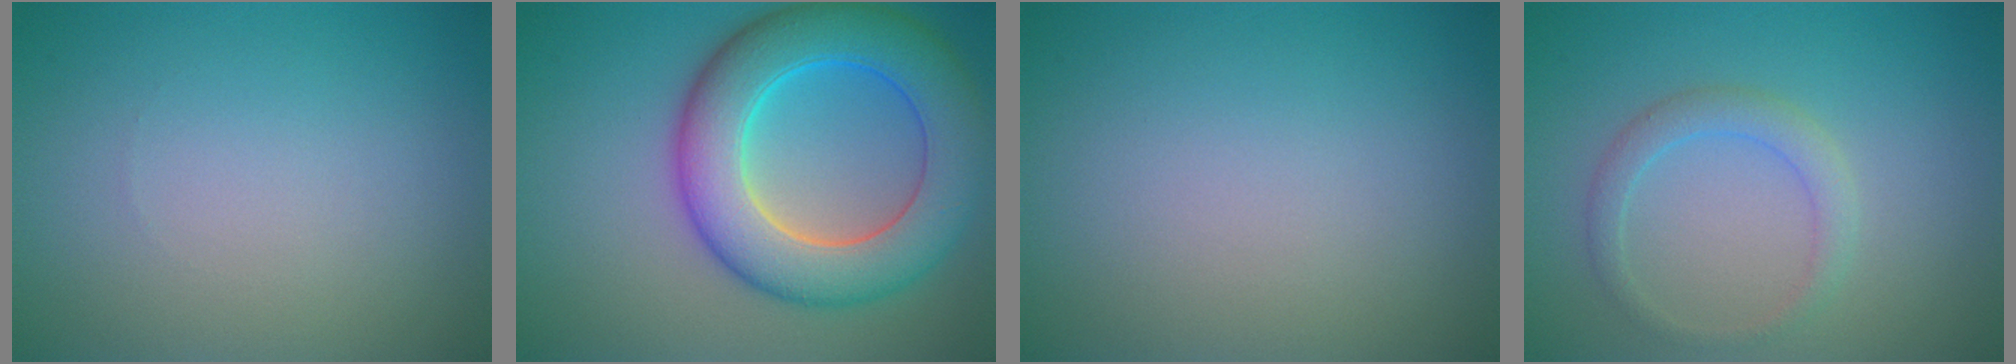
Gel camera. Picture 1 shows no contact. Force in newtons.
{"total": 9.4, "press": 9.4, "slide": 0.2}
{"total": 0.0}
{"total": 2.0, "press": 2.0, "slide": 0.3}